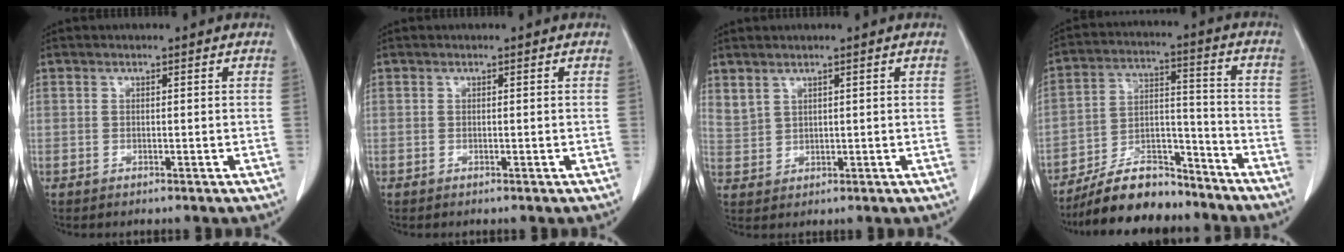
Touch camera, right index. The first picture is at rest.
{"total": 0.0}
{"total": 2.8, "force": [2.4, 1.2, 0.8], "torque": [-0.019, 0.001, 0.056]}
{"total": 13.2, "force": [-11.4, 4.1, 5.1], "torque": [-0.088, 0.022, -0.201]}